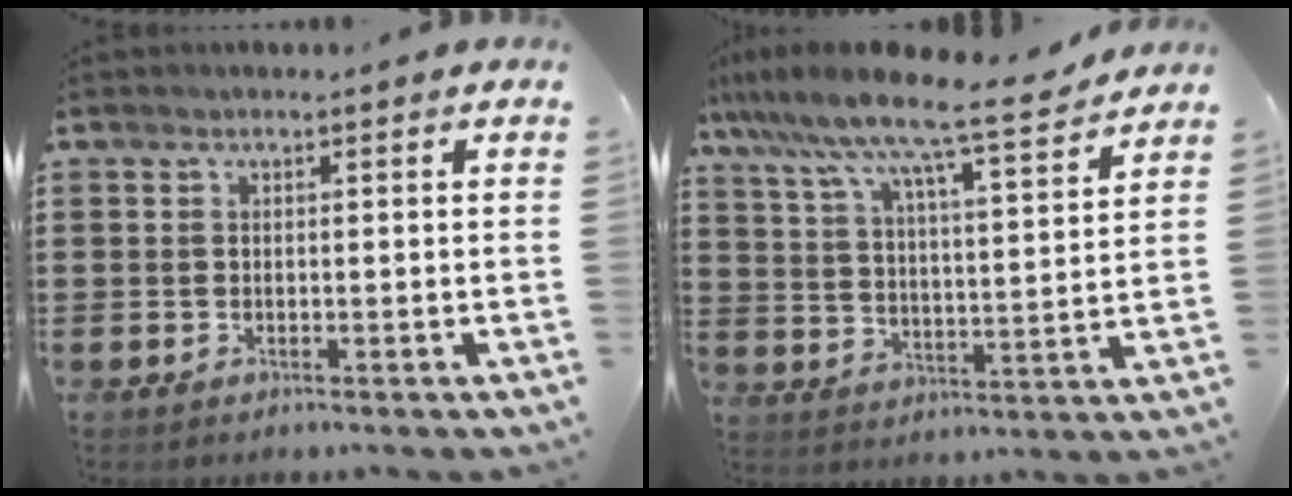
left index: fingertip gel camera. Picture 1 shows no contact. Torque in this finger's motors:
{"motor_torque": [1.08, -1.06, 0.71, 0.21]}